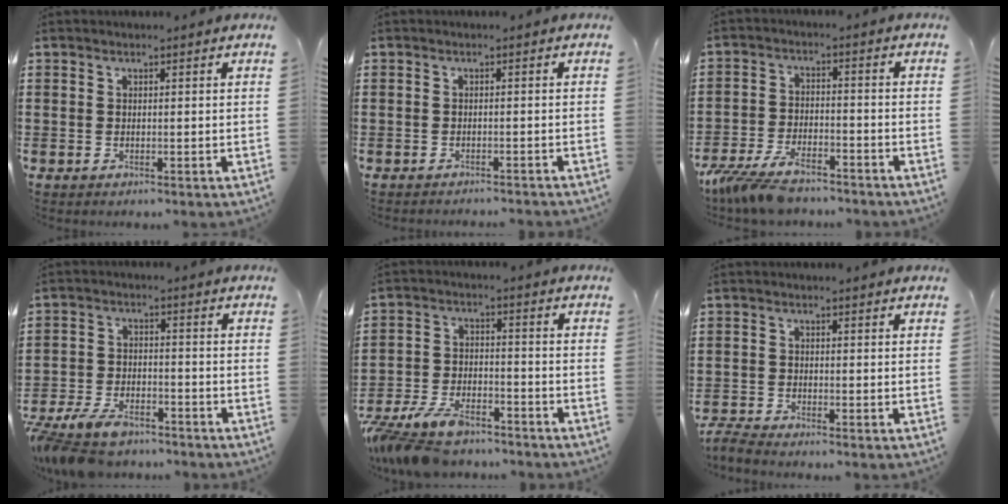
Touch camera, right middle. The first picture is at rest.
{"total": 1.1, "force": [-1.0, -0.2, 0.0], "torque": [-0.004, 0.000, -0.020]}
{"total": 7.6, "force": [-6.4, 1.8, 3.7], "torque": [-0.094, -0.005, -0.125]}
{"total": 7.0, "force": [-6.3, 1.8, 2.6], "torque": [-0.072, 0.002, -0.125]}
{"total": 8.5, "force": [-7.6, 2.0, 3.1], "torque": [-0.081, 0.007, -0.151]}
{"total": 2.4, "force": [-2.3, 0.0, 0.5], "torque": [-0.025, -0.005, -0.051]}